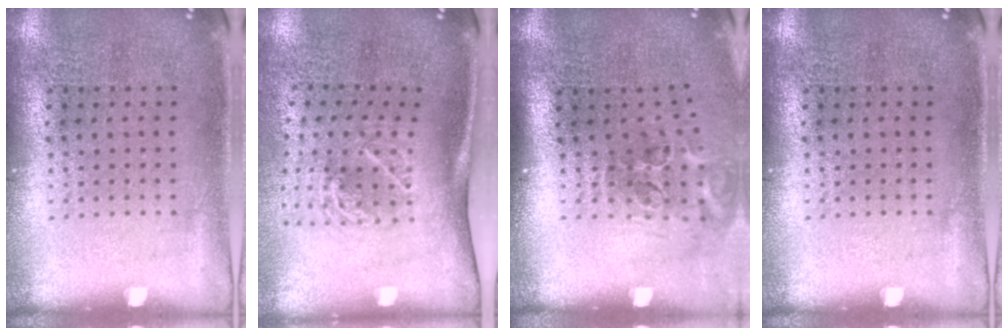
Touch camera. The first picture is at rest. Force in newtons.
{"total": 1.8, "press": 1.3, "slide": 1.3}
{"total": 2.0, "press": 1.2, "slide": 1.6}
{"total": 0.0}